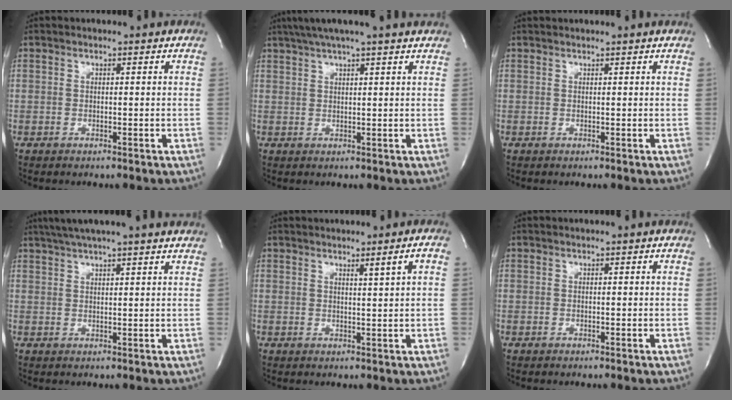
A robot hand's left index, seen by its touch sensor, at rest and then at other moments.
{"total": 10.5, "force": [8.7, -0.7, 5.7], "torque": [-0.097, 0.027, 0.109]}
{"total": 2.4, "force": [2.3, -0.3, 0.4], "torque": [-0.014, 0.010, 0.025]}
{"total": 11.2, "force": [9.5, -0.3, 5.8], "torque": [-0.101, 0.028, 0.123]}
{"total": 1.9, "force": [0.8, -0.7, 1.6], "torque": [-0.029, -0.016, 0.017]}
{"total": 0.0}